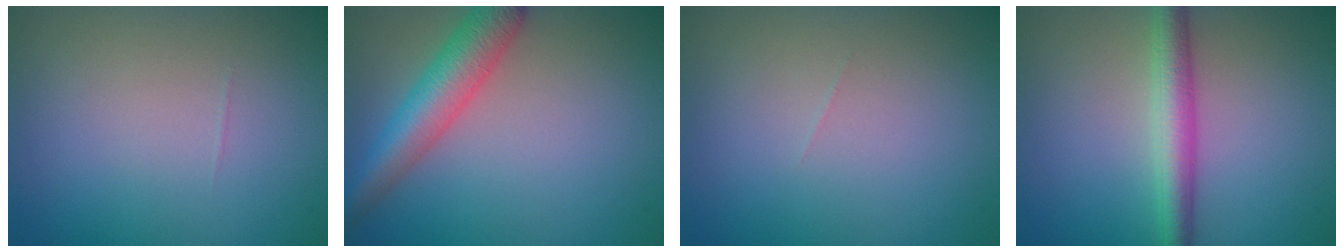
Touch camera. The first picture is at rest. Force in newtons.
{"total": 5.2, "press": 5.2, "slide": 0.2}
{"total": 0.0}
{"total": 3.7, "press": 3.7, "slide": 0.0}